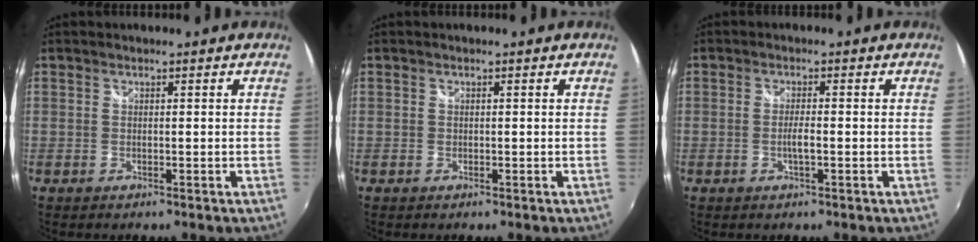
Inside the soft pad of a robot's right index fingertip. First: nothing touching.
{"total": 0.0}
{"total": 2.2, "force": [-0.7, 0.2, 2.0], "torque": [-0.039, -0.003, -0.012]}